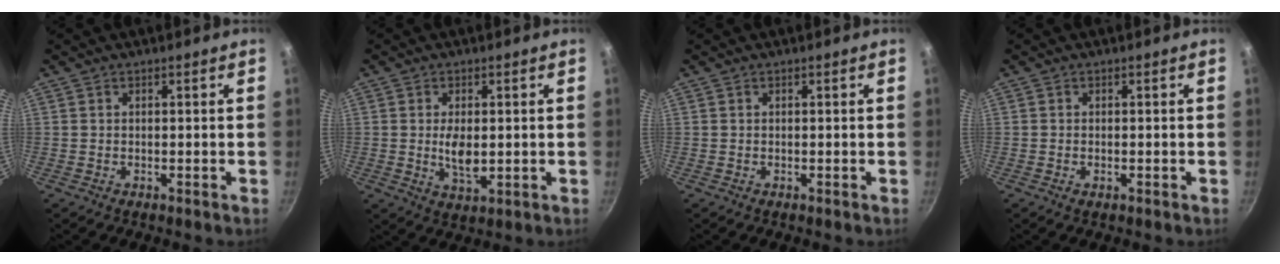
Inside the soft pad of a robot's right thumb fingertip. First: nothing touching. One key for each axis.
{"total": 5.3, "fx": 0.1, "fy": 2.7, "fz": 4.6, "tx": -0.085, "ty": -0.011, "tz": 0.007}
{"total": 0.0}
{"total": 0.9, "fx": -0.3, "fy": 0.4, "fz": 0.8, "tx": -0.014, "ty": 0.000, "tz": -0.006}